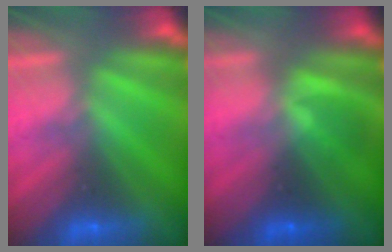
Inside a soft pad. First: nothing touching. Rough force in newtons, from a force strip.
{"total": 1.2}